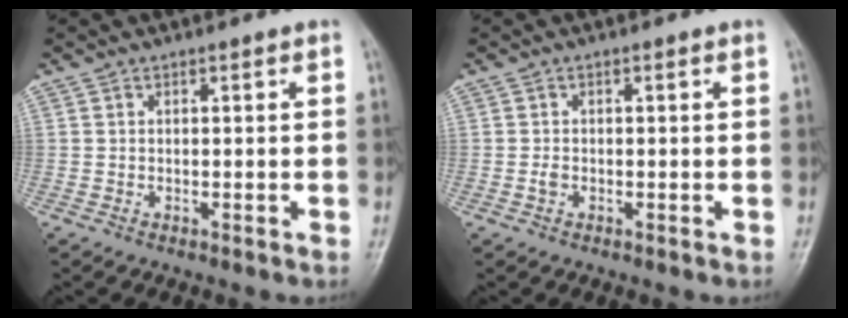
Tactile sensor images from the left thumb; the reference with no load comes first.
{"total": 1.1, "force": [-0.4, 0.7, 0.7], "torque": [-0.013, 0.000, -0.008]}